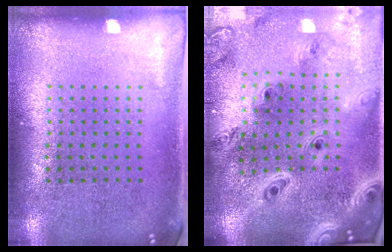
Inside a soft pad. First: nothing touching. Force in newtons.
{"total": 3.0, "press": 2.5, "slide": 1.7}